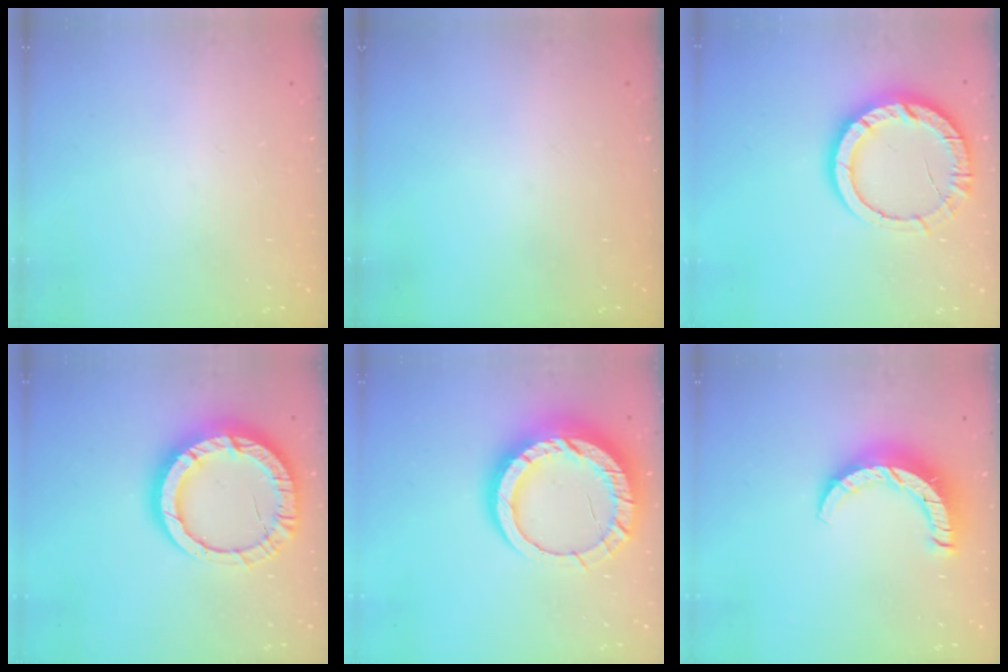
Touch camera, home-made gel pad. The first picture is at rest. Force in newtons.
{"total": 0.0}
{"total": 12.0, "press": 11.9, "slide": 1.0}
{"total": 18.6, "press": 18.5, "slide": 1.6}
{"total": 18.7, "press": 18.6, "slide": 1.5}
{"total": 9.7, "press": 9.7, "slide": 0.2}